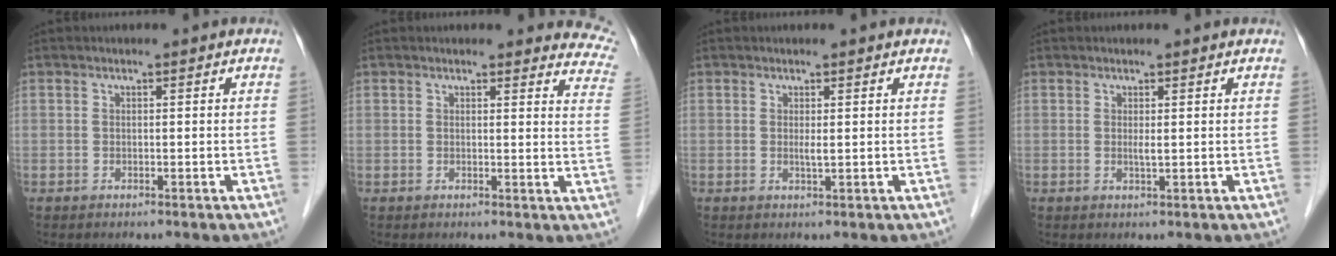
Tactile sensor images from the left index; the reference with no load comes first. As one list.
[{"total": 9.1, "force": [8.8, 2.4, 1.0], "torque": [0.036, -0.055, 0.045]}, {"total": 0.9, "force": [-0.1, 0.0, 0.9], "torque": [-0.023, -0.008, -0.001]}, {"total": 0.8, "force": [-0.1, 0.0, 0.8], "torque": [-0.021, -0.007, -0.001]}]